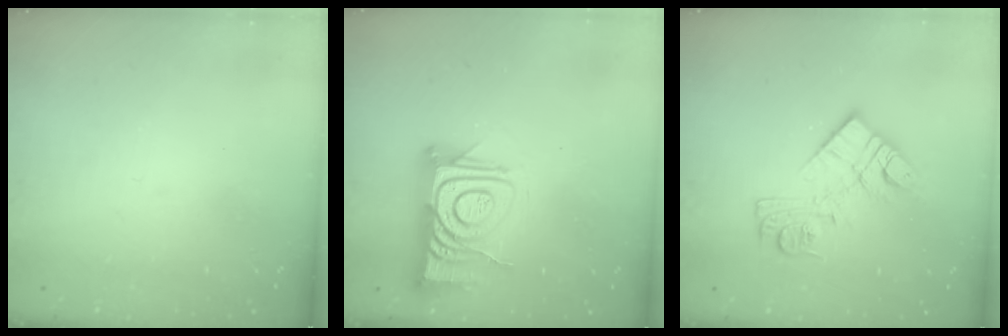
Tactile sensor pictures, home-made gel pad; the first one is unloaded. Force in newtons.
{"total": 14.8, "press": 14.7, "slide": 1.0}
{"total": 11.8, "press": 11.8, "slide": 0.7}